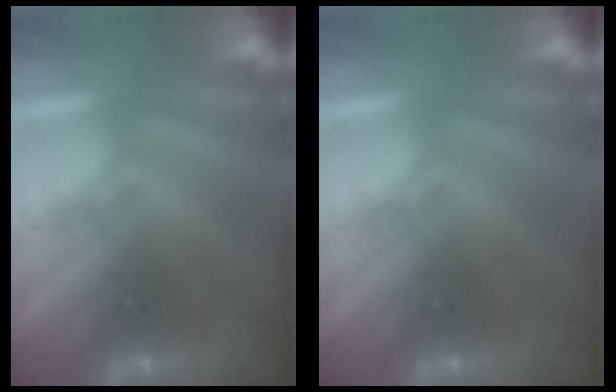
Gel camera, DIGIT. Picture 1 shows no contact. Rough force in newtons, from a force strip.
{"total": 0.0}